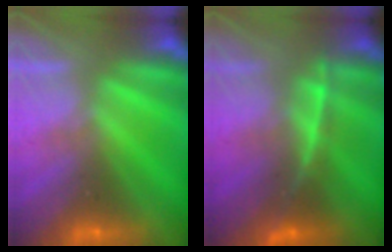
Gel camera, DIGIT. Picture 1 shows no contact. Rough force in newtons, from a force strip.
{"total": 2.4}